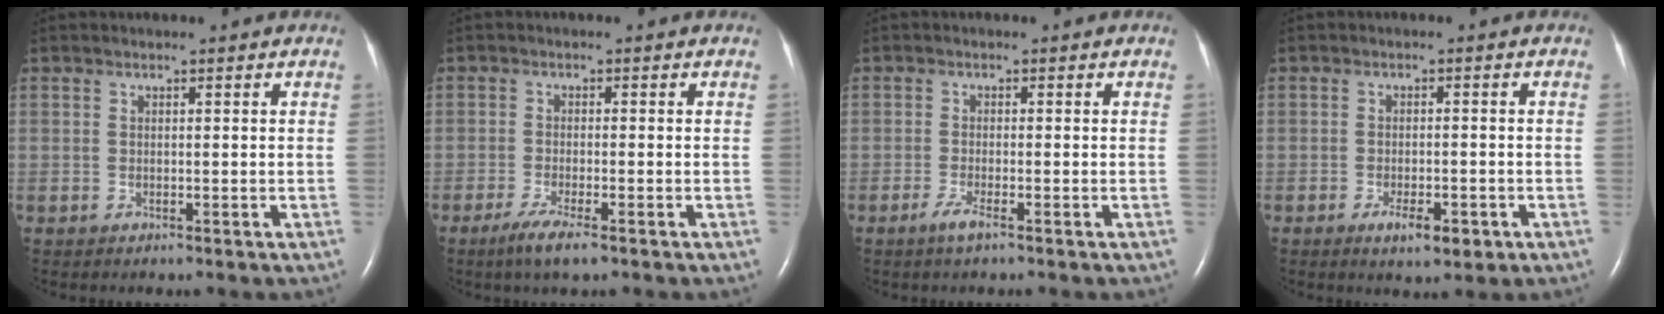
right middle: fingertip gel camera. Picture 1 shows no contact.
{"total": 3.9, "force": [-2.5, 0.3, 3.0], "torque": [-0.064, -0.012, -0.047]}
{"total": 1.9, "force": [-1.3, 0.0, 1.4], "torque": [-0.037, -0.005, -0.029]}
{"total": 4.2, "force": [-2.1, 1.4, 3.3], "torque": [-0.053, -0.002, -0.025]}